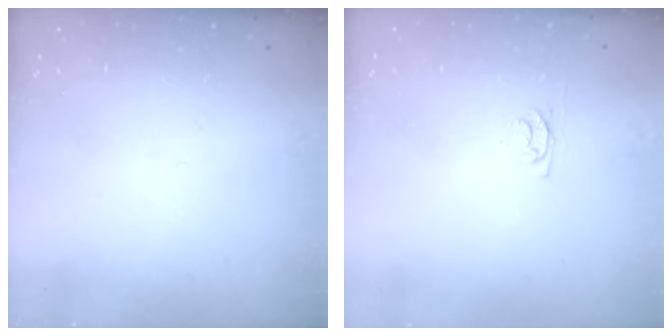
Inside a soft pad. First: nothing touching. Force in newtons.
{"total": 3.1, "press": 3.0, "slide": 0.4}